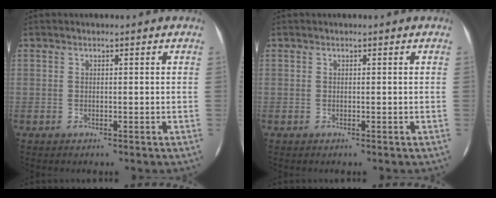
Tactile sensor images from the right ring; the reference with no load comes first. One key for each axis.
{"total": 0.0}